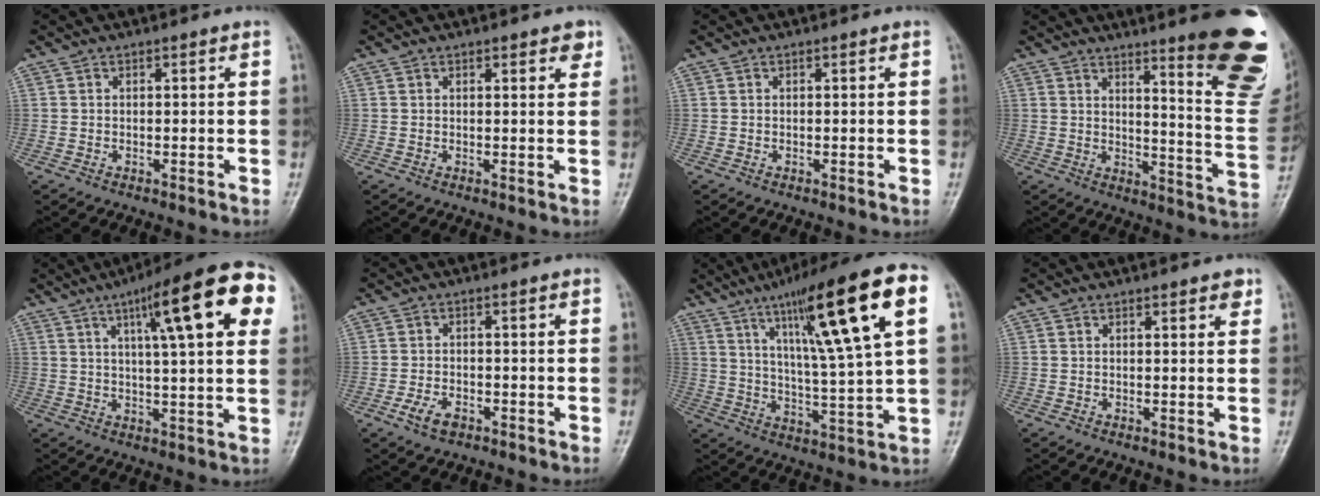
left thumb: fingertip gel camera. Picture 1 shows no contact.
{"total": 2.5, "force": [1.6, 1.0, 1.6], "torque": [-0.008, -0.006, 0.017]}
{"total": 0.0}
{"total": 21.6, "force": [12.9, 4.0, 16.8], "torque": [-0.179, -0.087, 0.162]}
{"total": 20.0, "force": [7.8, 4.6, 17.9], "torque": [-0.226, 0.006, 0.102]}
{"total": 4.0, "force": [-2.2, 2.2, 2.5], "torque": [-0.049, 0.010, -0.039]}
{"total": 21.1, "force": [8.6, 2.5, 19.0], "torque": [-0.291, -0.011, 0.135]}
{"total": 2.1, "force": [1.4, 0.8, 1.4], "torque": [-0.011, -0.005, 0.015]}